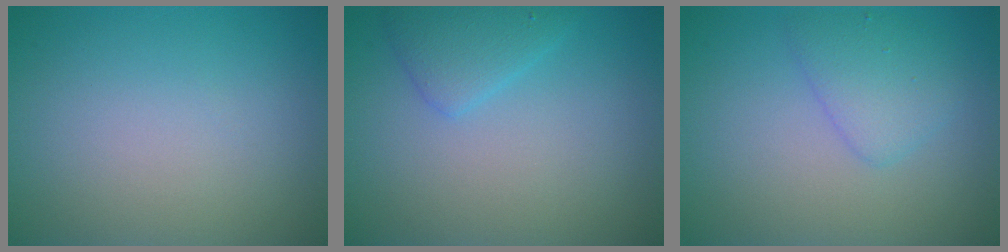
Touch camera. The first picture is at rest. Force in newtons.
{"total": 2.4, "press": 2.4, "slide": 0.1}
{"total": 2.6, "press": 2.6, "slide": 0.1}